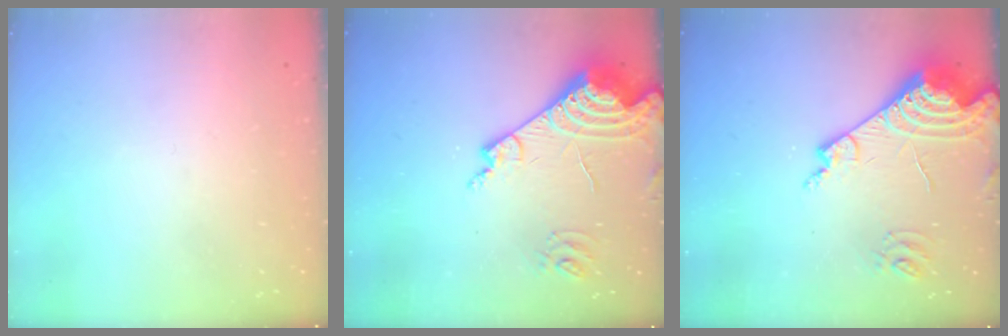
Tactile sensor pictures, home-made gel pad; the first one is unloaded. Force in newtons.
{"total": 15.9, "press": 15.8, "slide": 1.9}
{"total": 15.9, "press": 15.8, "slide": 1.9}